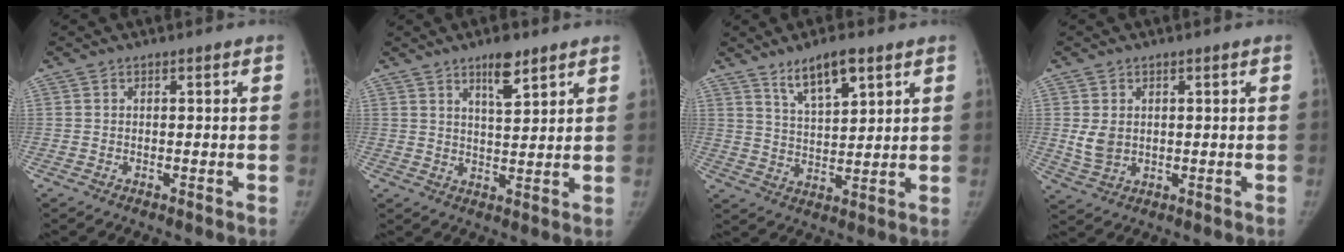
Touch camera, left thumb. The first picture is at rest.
{"total": 6.0, "force": [4.0, 1.8, 4.1], "torque": [-0.053, -0.028, 0.067]}
{"total": 8.5, "force": [5.4, 2.8, 5.9], "torque": [-0.092, -0.031, 0.102]}
{"total": 4.3, "force": [0.7, 3.3, 2.7], "torque": [-0.045, -0.010, 0.024]}